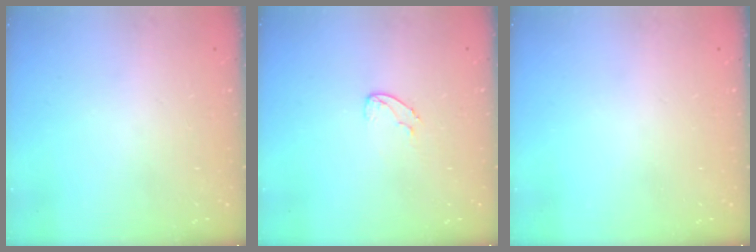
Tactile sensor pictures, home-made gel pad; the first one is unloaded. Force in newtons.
{"total": 5.2, "press": 5.1, "slide": 0.5}
{"total": 0.0}